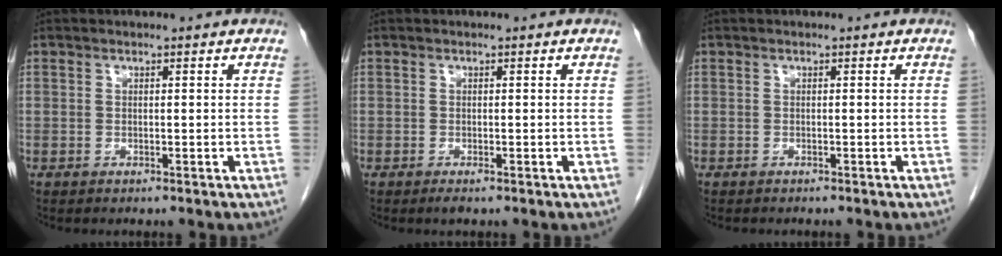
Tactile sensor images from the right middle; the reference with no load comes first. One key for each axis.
{"total": 0.9, "fx": -0.6, "fy": 0.1, "fz": 0.6, "tx": -0.012, "ty": -0.003, "tz": -0.008}
{"total": 1.0, "fx": -0.9, "fy": 0.3, "fz": 0.4, "tx": -0.010, "ty": -0.001, "tz": -0.010}